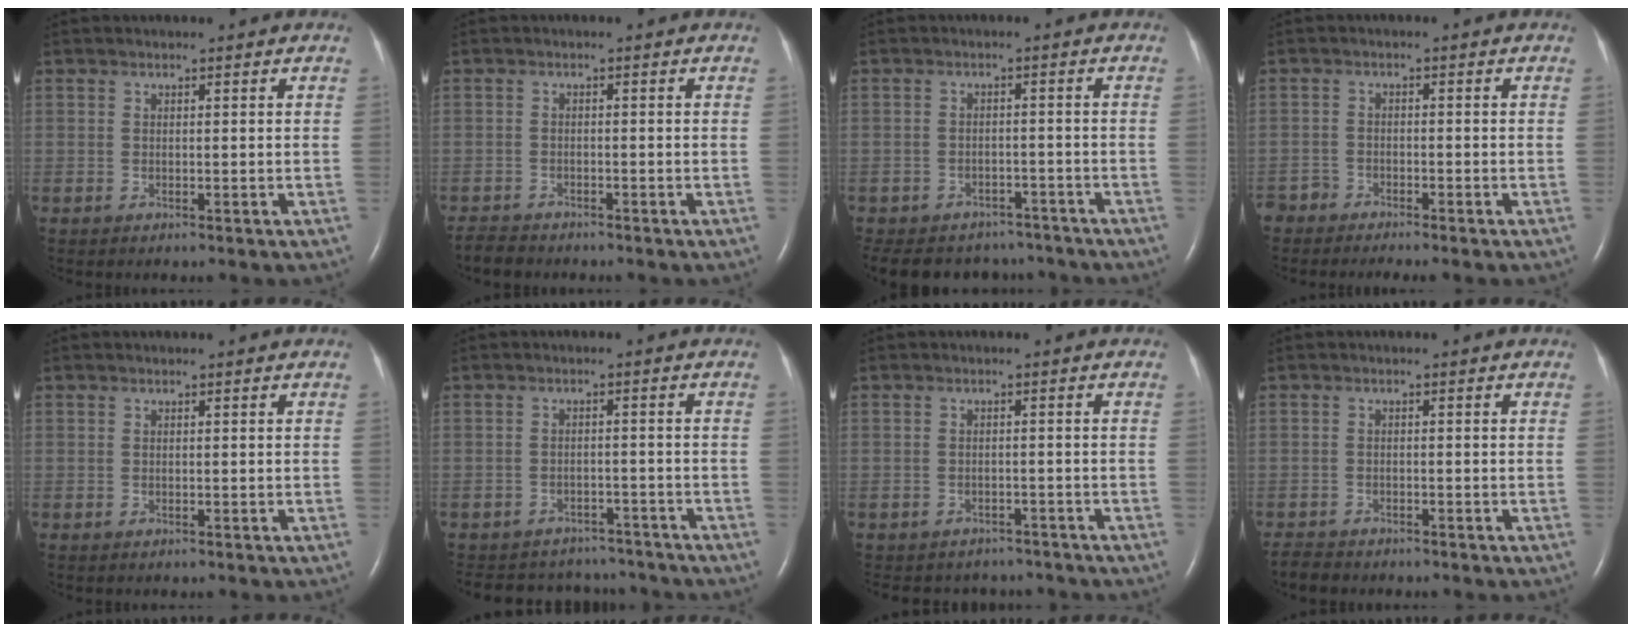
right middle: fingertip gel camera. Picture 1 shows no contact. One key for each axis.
{"total": 2.8, "fx": -2.7, "fy": 0.8, "fz": 0.3, "tx": -0.010, "ty": -0.009, "tz": -0.046}
{"total": 12.5, "fx": -10.8, "fy": 5.6, "fz": 2.8, "tx": -0.059, "ty": 0.010, "tz": -0.130}
{"total": 4.1, "fx": -3.9, "fy": 0.8, "fz": 0.9, "tx": -0.006, "ty": -0.010, "tz": -0.067}
{"total": 0.0}
{"total": 12.3, "fx": -11.3, "fy": 4.4, "fz": 2.1, "tx": -0.047, "ty": 0.018, "tz": -0.140}
{"total": 7.1, "fx": -6.5, "fy": 2.8, "fz": 0.5, "tx": -0.011, "ty": 0.009, "tz": -0.075}
{"total": 2.8, "fx": -2.6, "fy": 0.9, "fz": 0.3, "tx": -0.011, "ty": -0.008, "tz": -0.044}